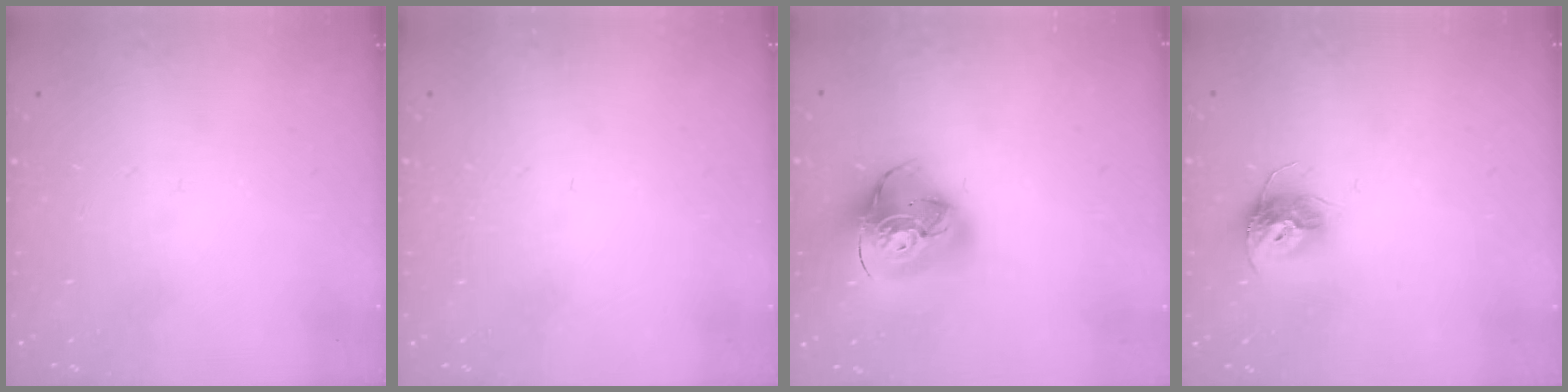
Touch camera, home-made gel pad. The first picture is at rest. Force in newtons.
{"total": 0.9, "press": 0.9, "slide": 0.1}
{"total": 19.0, "press": 18.8, "slide": 2.2}
{"total": 10.3, "press": 10.3, "slide": 0.7}